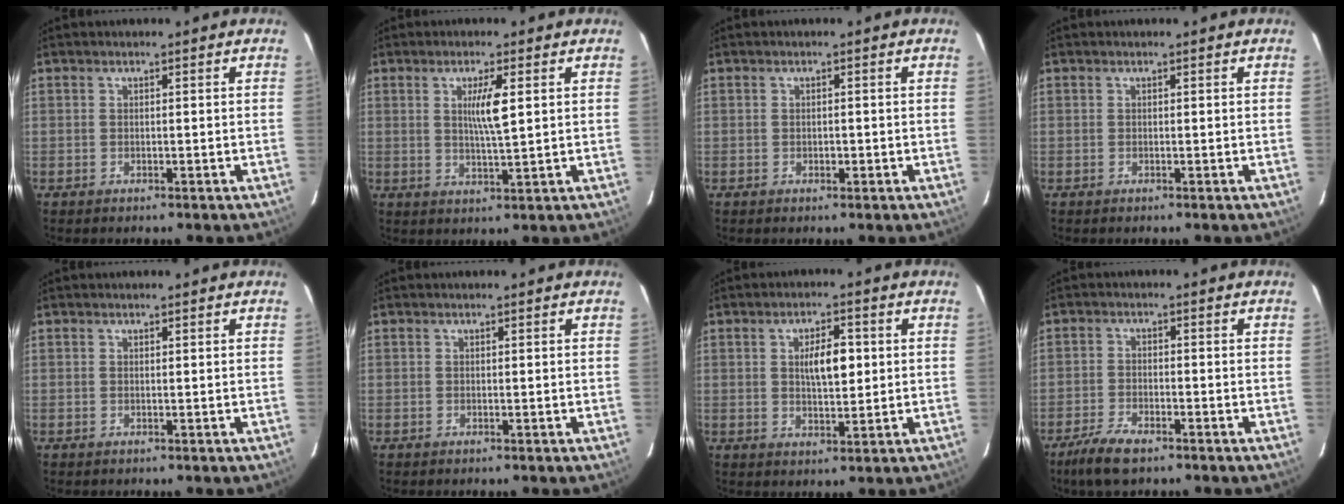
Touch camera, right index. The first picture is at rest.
{"total": 4.9, "force": [1.3, 0.0, 4.7], "torque": [-0.085, -0.007, 0.023]}
{"total": 0.8, "force": [-0.2, 0.5, 0.5], "torque": [-0.009, 0.001, -0.001]}
{"total": 0.0}
{"total": 0.0}
{"total": 0.0}
{"total": 5.7, "force": [1.0, 1.9, 5.3], "torque": [-0.087, 0.006, 0.020]}
{"total": 5.4, "force": [-4.0, 1.3, 3.3], "torque": [-0.075, -0.009, -0.074]}